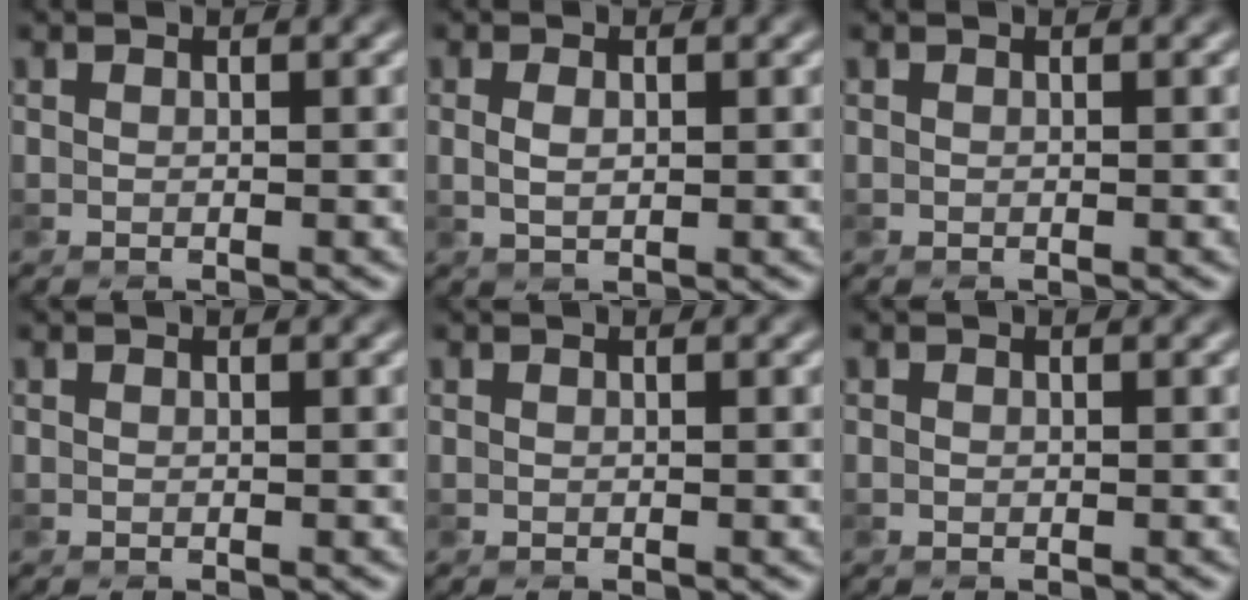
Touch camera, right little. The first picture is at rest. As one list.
[{"total": 1.2, "force": [-0.2, 0.6, 1.1], "torque": [-0.026, -0.004, -0.003]}, {"total": 0.0}, {"total": 0.0}, {"total": 0.0}, {"total": 0.0}]